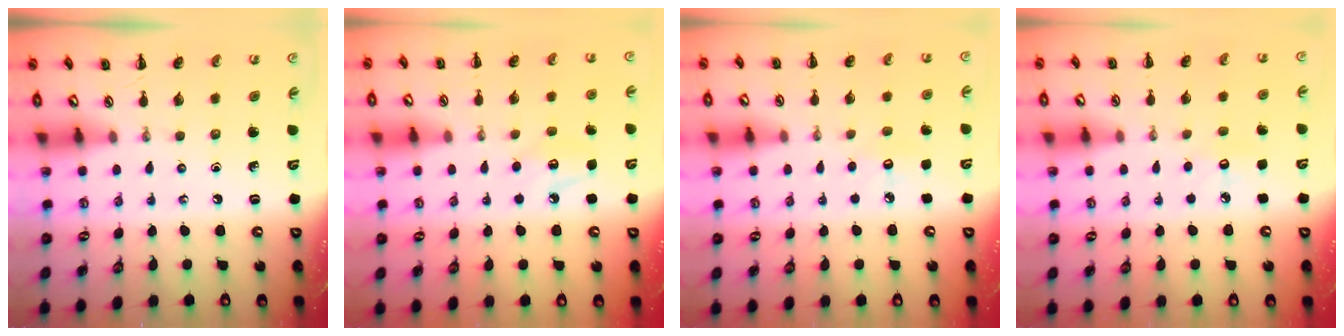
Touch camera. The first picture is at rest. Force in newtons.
{"total": 8.2, "press": 8.0, "slide": 1.8}
{"total": 6.4, "press": 6.2, "slide": 1.8}
{"total": 6.4, "press": 6.2, "slide": 1.8}